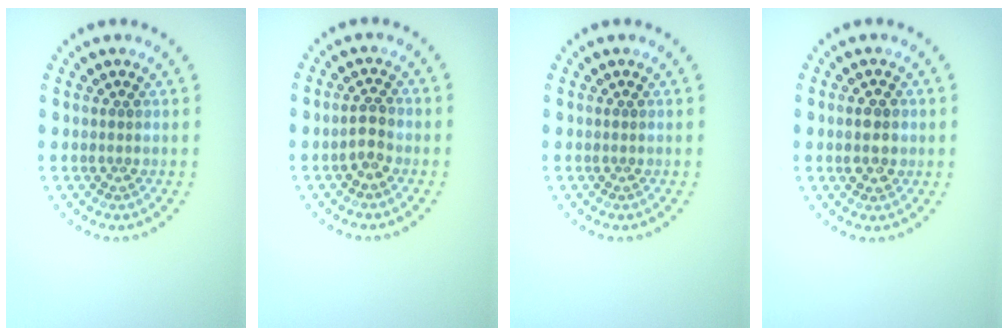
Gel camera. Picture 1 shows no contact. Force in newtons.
{"total": 1.8, "press": 1.7, "slide": 0.5}
{"total": 0.0}
{"total": 2.9, "press": 2.9, "slide": 0.2}